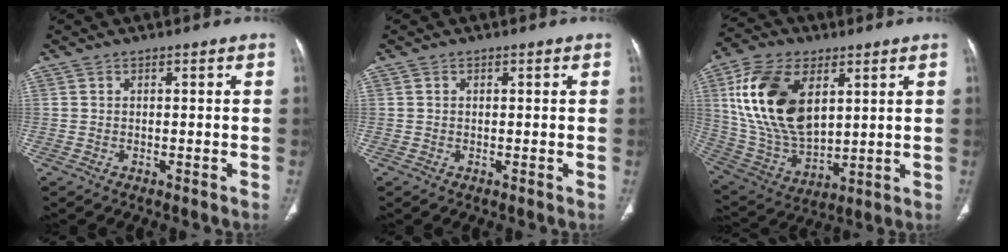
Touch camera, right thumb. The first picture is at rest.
{"total": 0.0}
{"total": 20.5, "force": [6.3, 12.0, 15.4], "torque": [-0.278, -0.022, 0.127]}